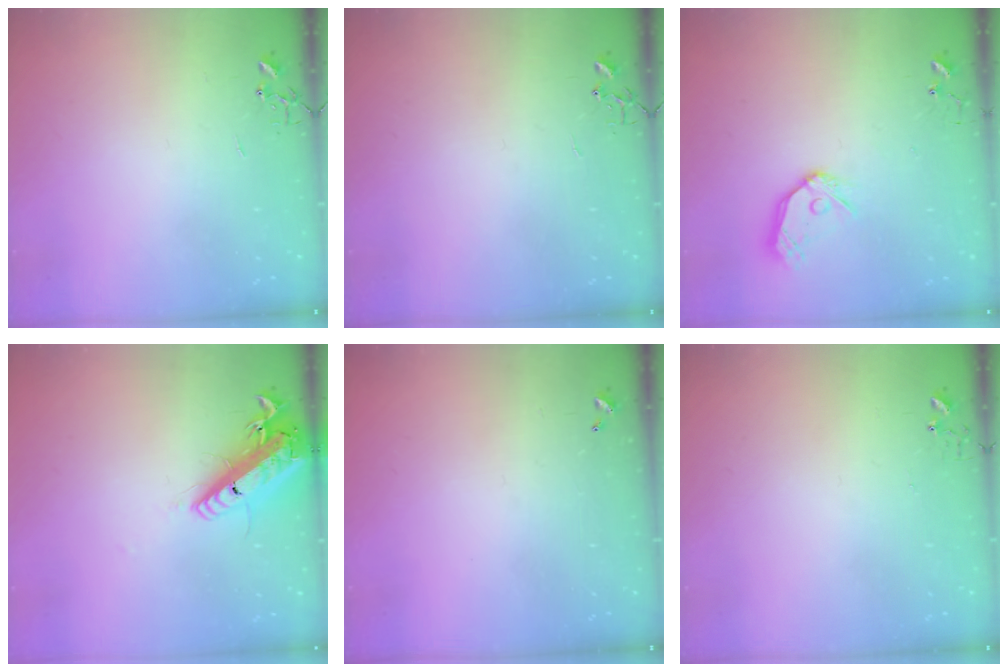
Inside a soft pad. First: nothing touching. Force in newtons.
{"total": 0.0}
{"total": 12.1, "press": 12.0, "slide": 1.3}
{"total": 19.5, "press": 19.2, "slide": 3.6}
{"total": 0.0}
{"total": 5.0, "press": 5.0, "slide": 0.3}